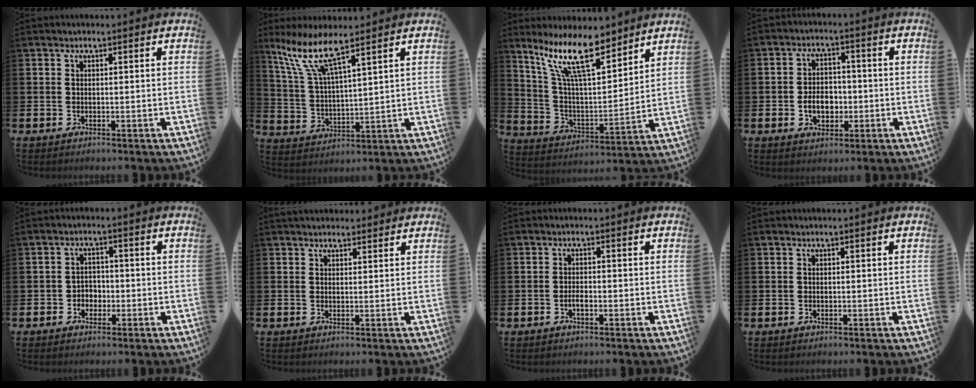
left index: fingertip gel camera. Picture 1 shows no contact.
{"total": 8.9, "force": [7.0, 1.2, 5.3], "torque": [-0.126, -0.024, 0.124]}
{"total": 12.9, "force": [9.3, 3.5, 8.2], "torque": [-0.178, -0.033, 0.165]}
{"total": 4.5, "force": [-1.0, 3.3, 2.9], "torque": [-0.037, -0.002, -0.025]}
{"total": 2.4, "force": [-1.2, 2.0, 0.6], "torque": [-0.012, 0.005, -0.030]}
{"total": 2.4, "force": [2.2, 0.8, 0.2], "torque": [0.004, -0.007, 0.038]}
{"total": 1.4, "force": [-0.6, 0.6, 1.1], "torque": [-0.017, -0.001, -0.013]}
{"total": 0.0}